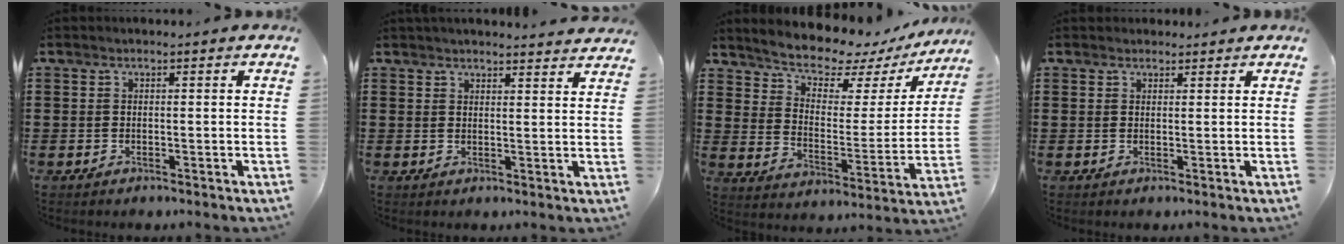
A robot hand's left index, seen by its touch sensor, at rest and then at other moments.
{"total": 2.5, "force": [2.5, -0.1, -0.1], "torque": [-0.007, -0.010, 0.048]}
{"total": 7.0, "force": [6.5, 1.8, 2.0], "torque": [-0.058, -0.052, 0.107]}
{"total": 1.2, "force": [1.1, 0.5, -0.1], "torque": [-0.002, 0.002, 0.023]}